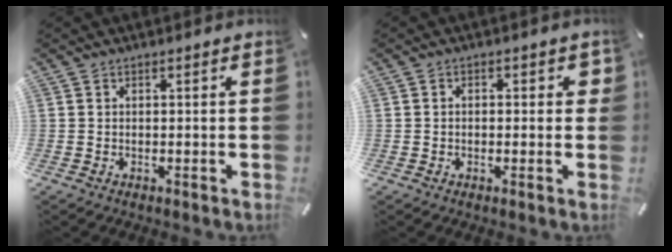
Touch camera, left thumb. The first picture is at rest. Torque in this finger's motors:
{"motor_torque": [0.22, -0.49, -0.29, -0.27, -0.09]}